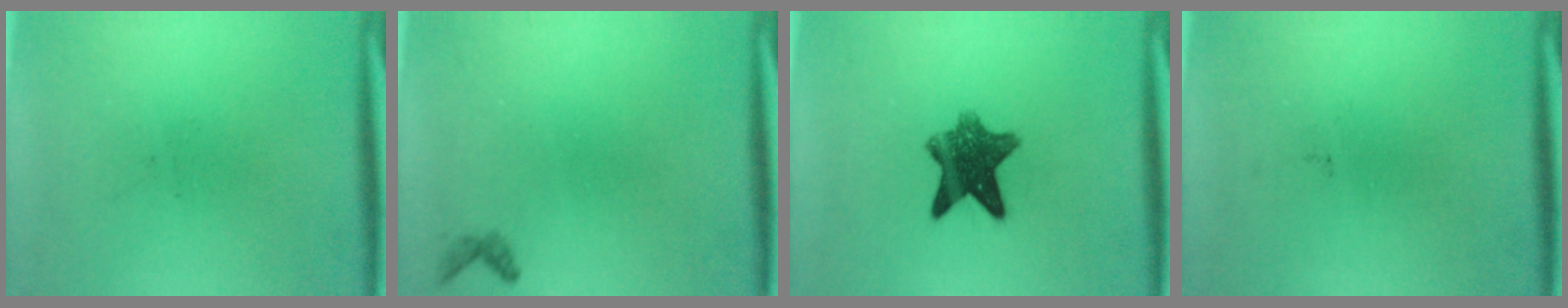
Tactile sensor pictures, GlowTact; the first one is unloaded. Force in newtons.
{"total": 0.7}
{"total": 8.8}
{"total": 0.0}